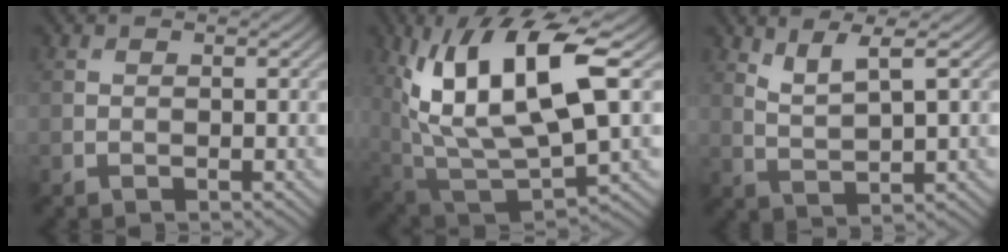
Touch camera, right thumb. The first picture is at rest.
{"total": 16.0, "force": [5.3, 6.1, 13.8], "torque": [-0.279, 0.004, 0.099]}
{"total": 3.9, "force": [2.4, 0.6, 3.0], "torque": [-0.069, -0.001, 0.054]}